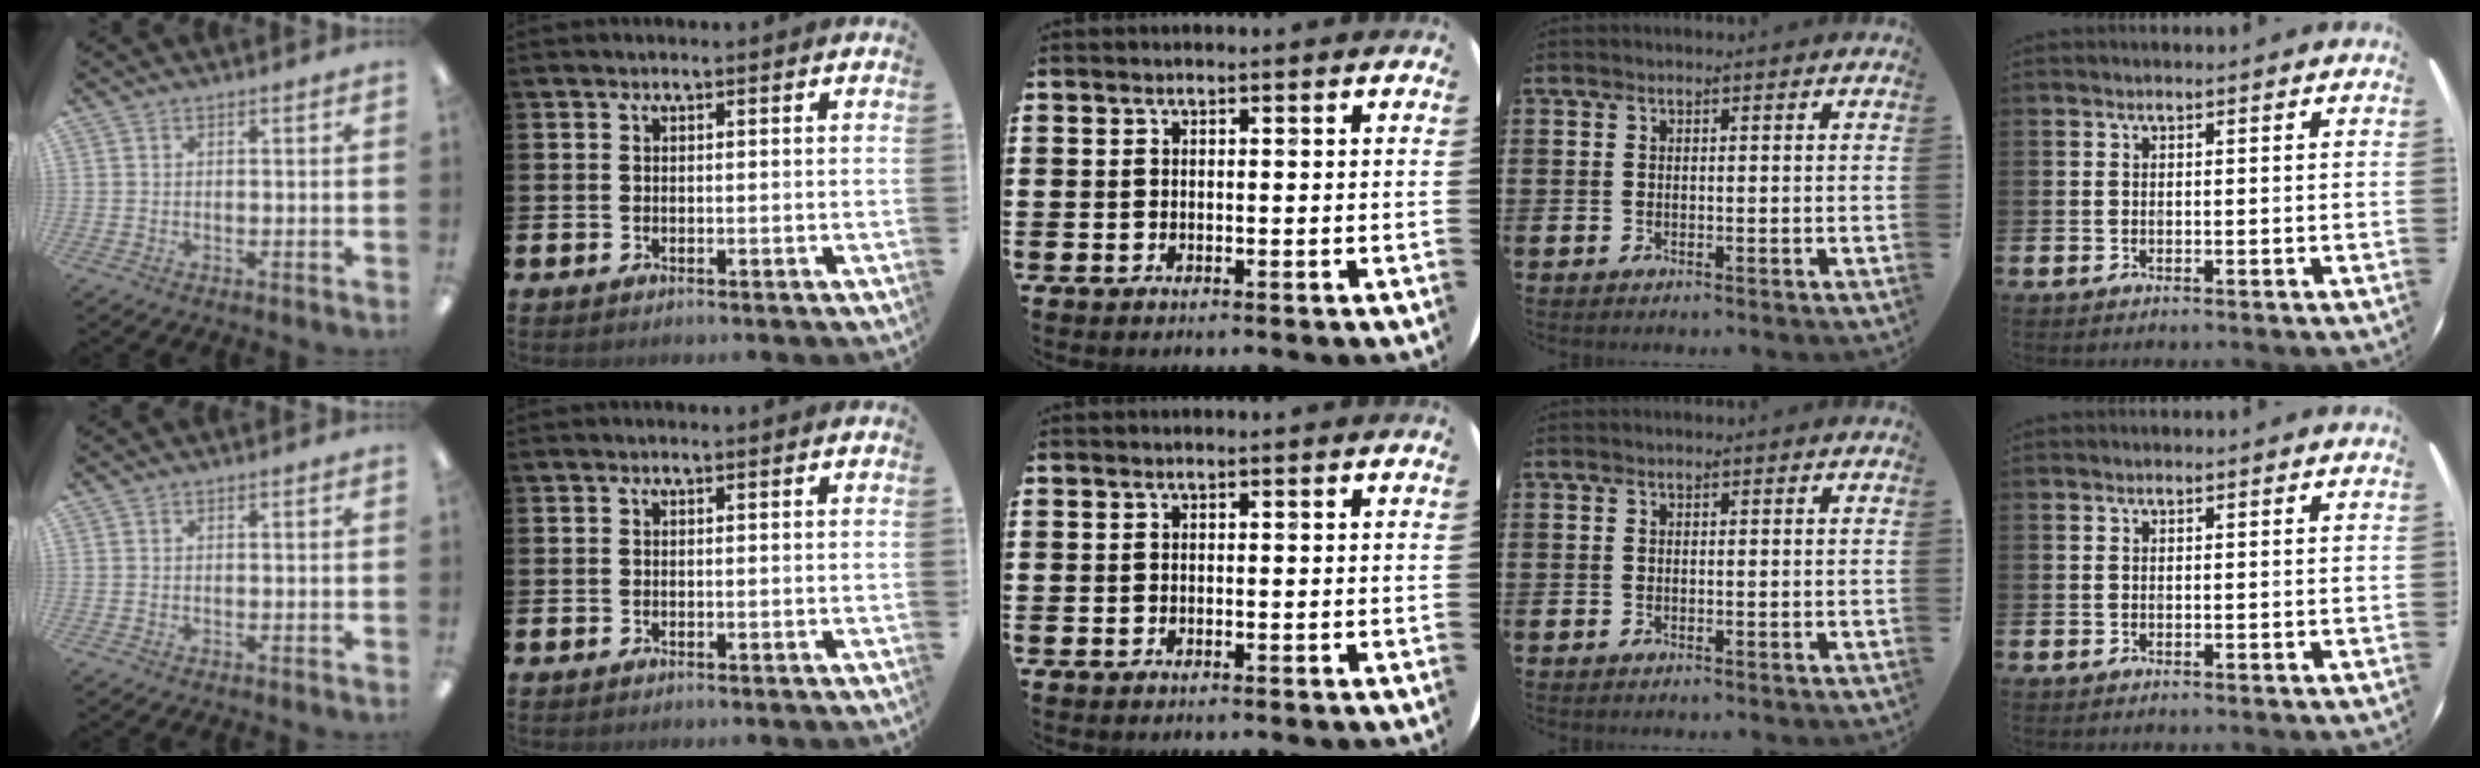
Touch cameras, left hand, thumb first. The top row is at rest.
{}